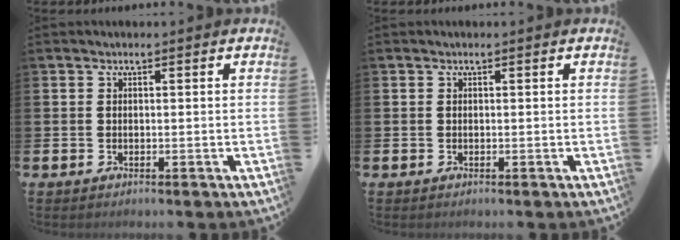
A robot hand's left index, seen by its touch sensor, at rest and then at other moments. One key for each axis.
{"total": 0.0}